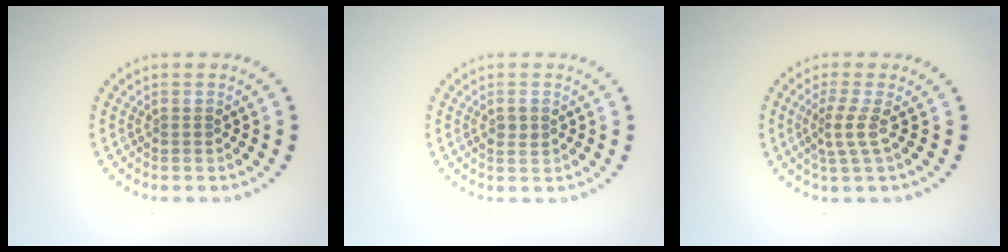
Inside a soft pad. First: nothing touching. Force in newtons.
{"total": 1.2, "press": 1.2, "slide": 0.2}
{"total": 2.4, "press": 1.5, "slide": 1.9}